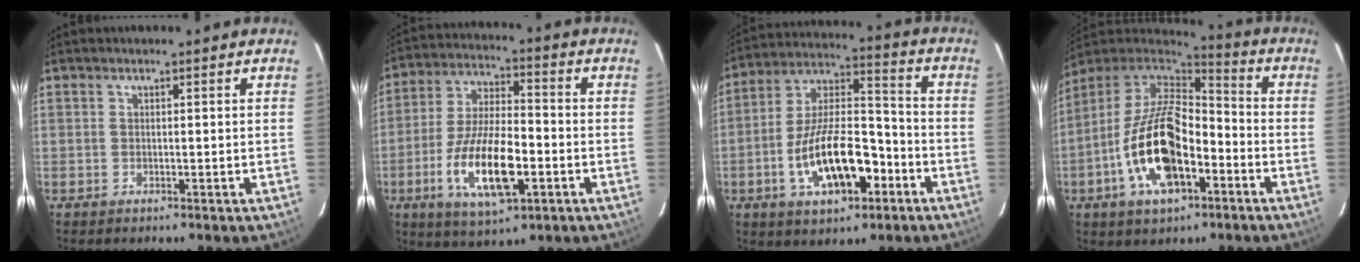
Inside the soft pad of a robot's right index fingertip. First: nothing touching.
{"total": 15.6, "force": [-5.4, 5.5, 13.6], "torque": [-0.280, -0.016, -0.096]}
{"total": 17.0, "force": [-6.7, 7.4, 13.7], "torque": [-0.262, 0.013, -0.109]}
{"total": 18.6, "force": [-6.7, 9.2, 14.8], "torque": [-0.302, -0.006, -0.121]}